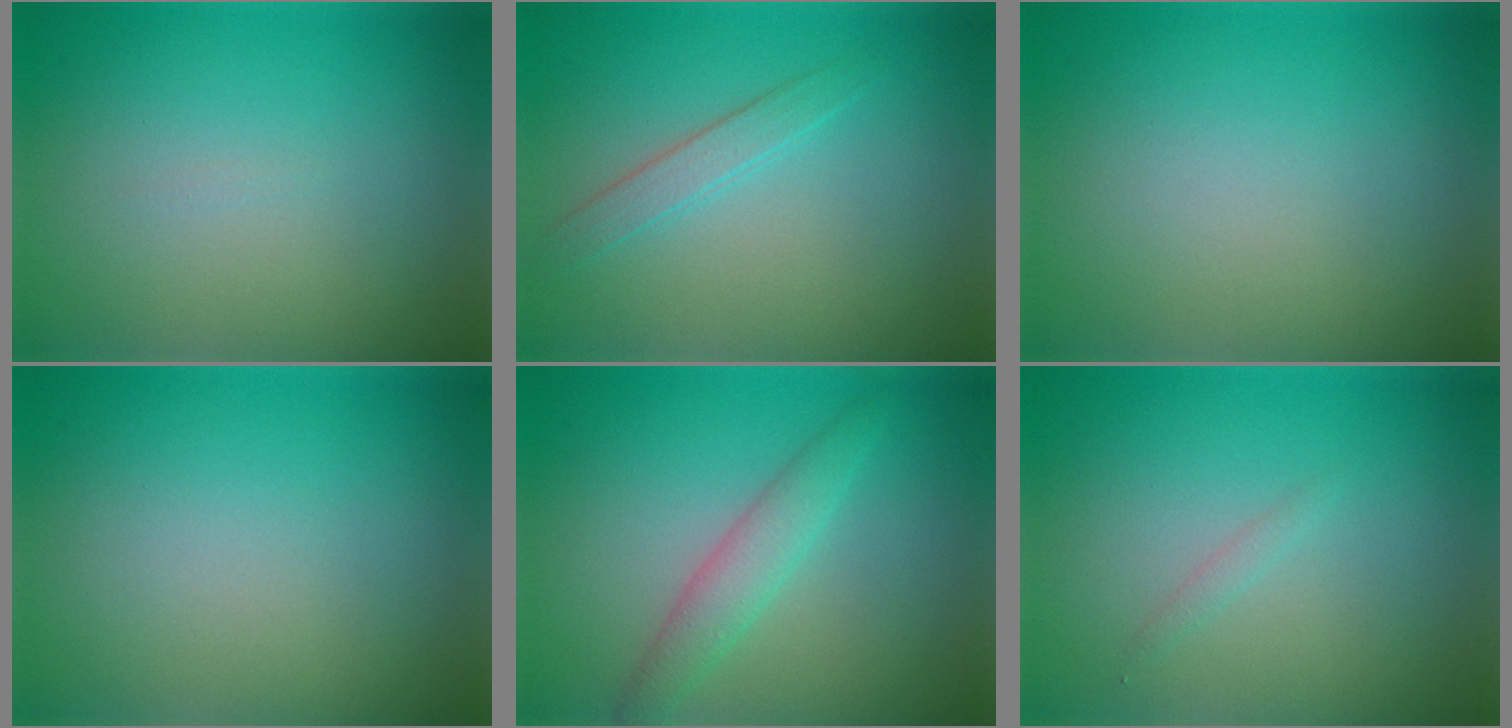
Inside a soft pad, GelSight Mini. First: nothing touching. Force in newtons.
{"total": 1.7, "press": 1.7, "slide": 0.1}
{"total": 0.0}
{"total": 0.0}
{"total": 2.9, "press": 2.8, "slide": 0.1}
{"total": 0.7, "press": 0.7, "slide": 0.1}